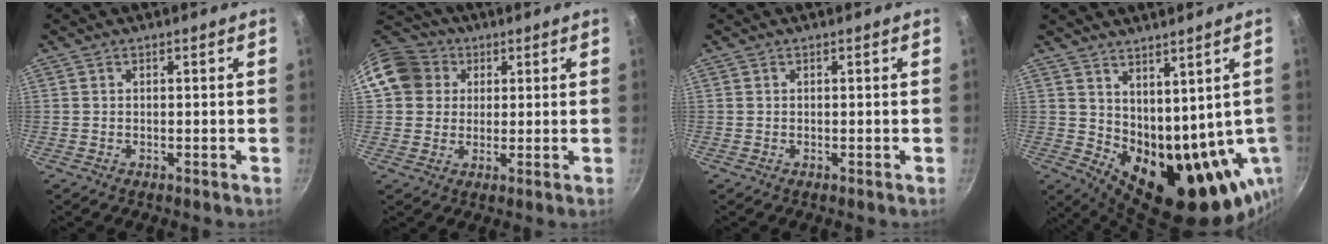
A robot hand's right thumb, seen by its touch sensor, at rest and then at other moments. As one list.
[{"total": 11.0, "force": [3.2, 9.7, 4.2], "torque": [-0.059, 0.019, 0.048]}, {"total": 0.0}, {"total": 17.3, "force": [2.6, 10.6, 13.4], "torque": [-0.165, -0.012, 0.085]}]